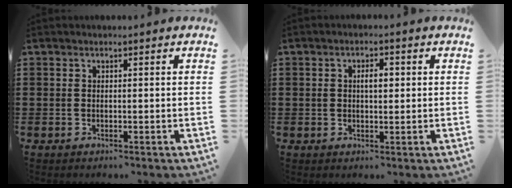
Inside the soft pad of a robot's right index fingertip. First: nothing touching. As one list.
[{"total": 2.9, "force": [0.4, 1.3, 2.6], "torque": [-0.043, 0.005, 0.002]}]